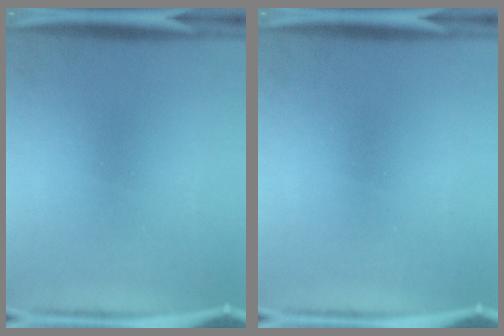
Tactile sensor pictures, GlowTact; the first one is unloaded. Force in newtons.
{"total": 0.0}